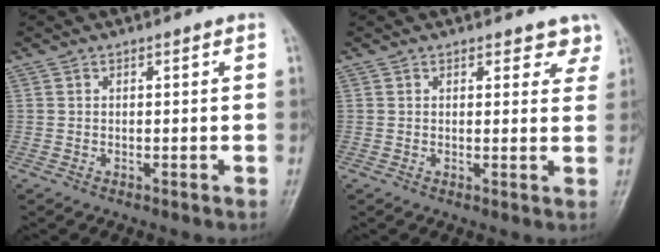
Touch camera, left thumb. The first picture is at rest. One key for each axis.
{"total": 3.4, "fx": 2.8, "fy": 1.7, "fz": 1.1, "tx": 0.020, "ty": -0.014, "tz": 0.025}